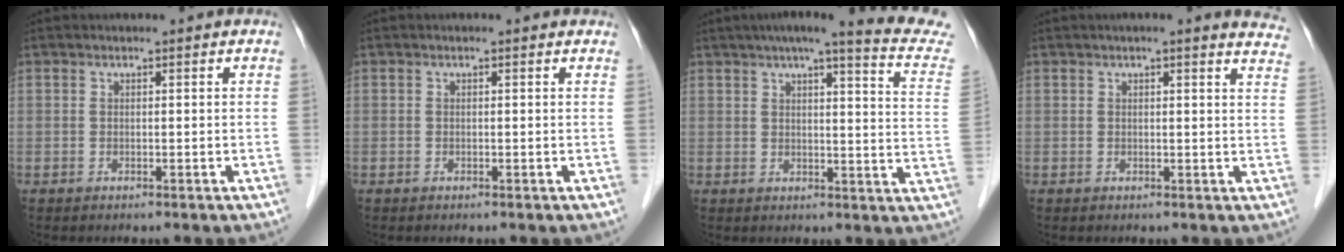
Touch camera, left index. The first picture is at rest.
{"total": 0.0}
{"total": 18.1, "force": [15.4, 0.5, 9.5], "torque": [-0.118, -0.034, 0.164]}
{"total": 7.9, "force": [6.9, 1.1, 3.7], "torque": [-0.026, -0.014, 0.046]}